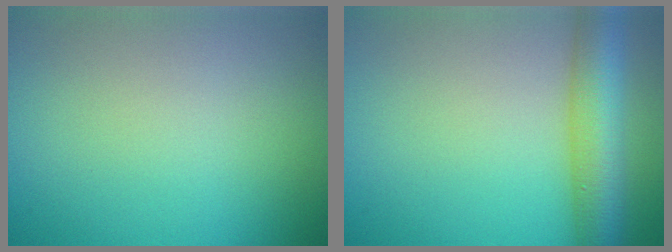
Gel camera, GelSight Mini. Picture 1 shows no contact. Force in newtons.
{"total": 7.0, "press": 6.9, "slide": 0.4}